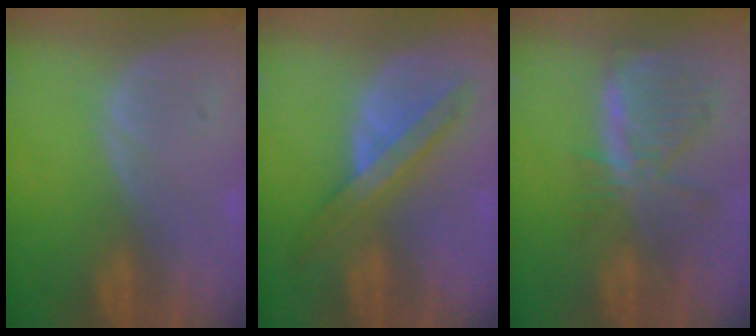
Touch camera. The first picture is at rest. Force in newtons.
{"total": 6.4, "press": 6.4, "slide": 0.7}
{"total": 7.7, "press": 6.8, "slide": 3.5}